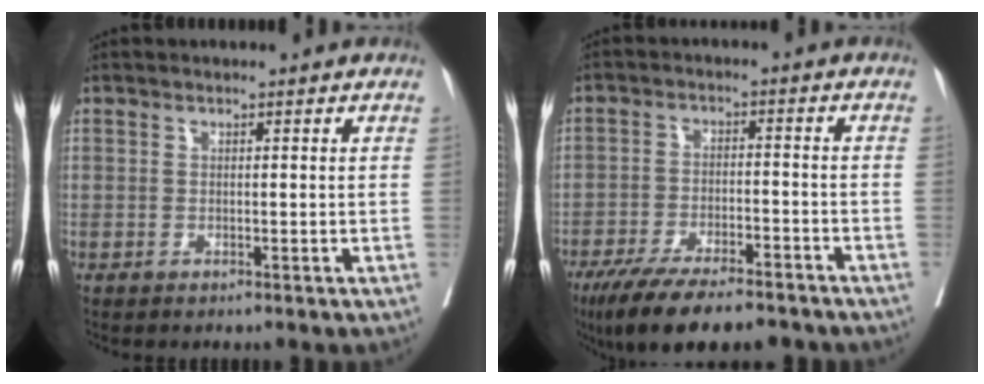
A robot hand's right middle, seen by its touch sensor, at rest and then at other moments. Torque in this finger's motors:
{"motor_torque": [1.11, -1.03, 0.26, 0.14]}